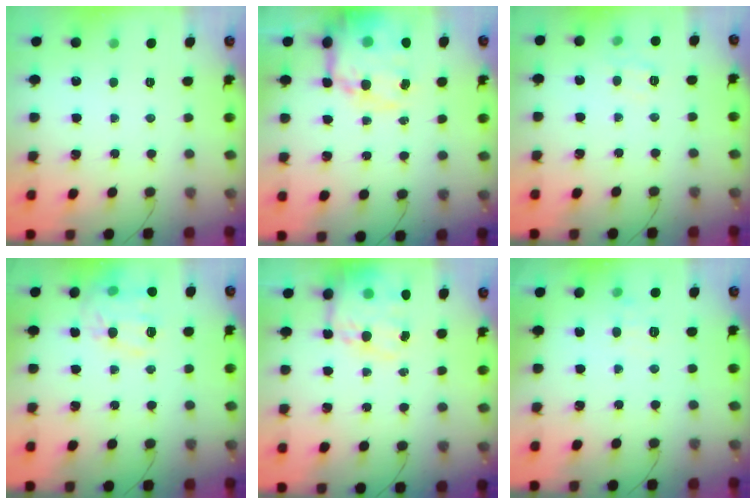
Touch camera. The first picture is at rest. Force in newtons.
{"total": 20.6, "press": 20.0, "slide": 5.0}
{"total": 7.7, "press": 7.6, "slide": 1.2}
{"total": 13.0, "press": 13.0, "slide": 0.9}
{"total": 18.0, "press": 17.4, "slide": 4.6}
{"total": 6.2, "press": 6.0, "slide": 1.8}